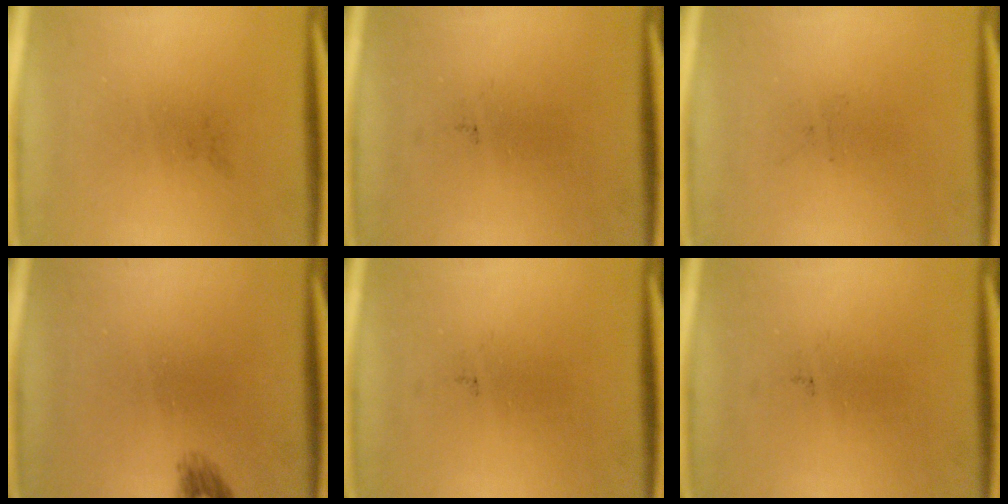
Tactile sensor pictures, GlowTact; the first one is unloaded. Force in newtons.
{"total": 0.0}
{"total": 0.0}
{"total": 1.3}
{"total": 0.0}
{"total": 0.0}